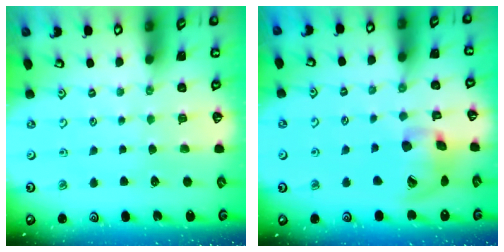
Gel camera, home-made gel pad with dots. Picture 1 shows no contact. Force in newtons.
{"total": 16.5, "press": 16.3, "slide": 2.5}